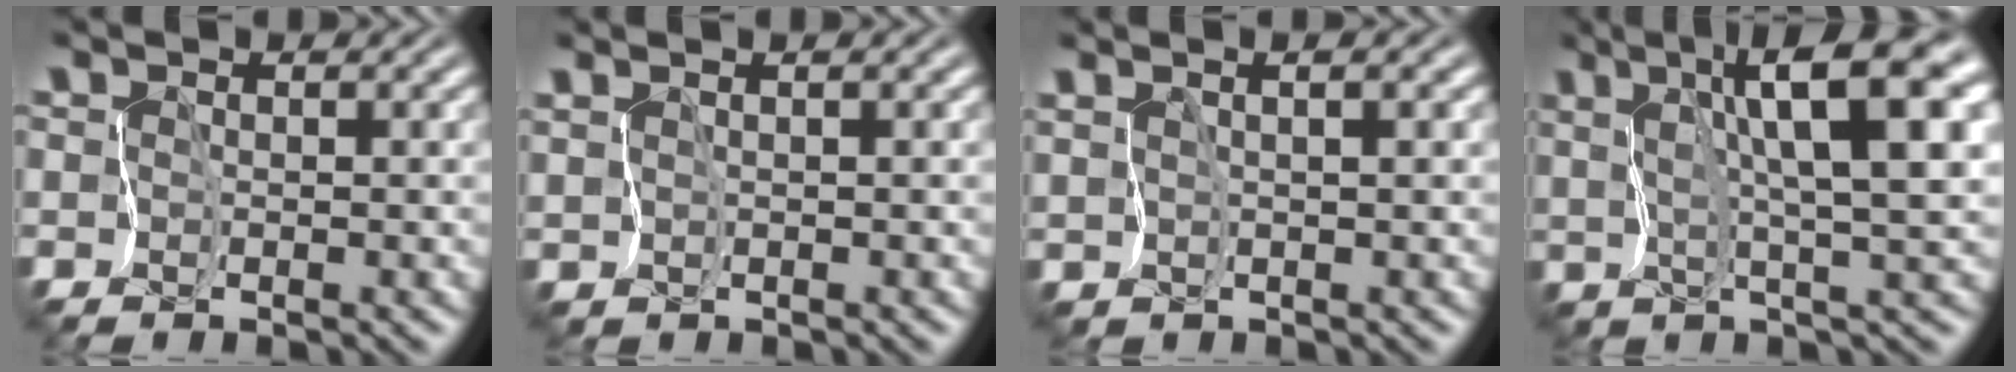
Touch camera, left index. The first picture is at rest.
{"total": 0.8, "force": [0.8, -0.3, 0.1], "torque": [-0.006, 0.005, 0.018]}
{"total": 2.7, "force": [1.7, 0.6, 2.1], "torque": [-0.024, 0.012, 0.028]}
{"total": 9.7, "force": [4.1, 1.6, 8.7], "torque": [-0.132, 0.010, 0.070]}